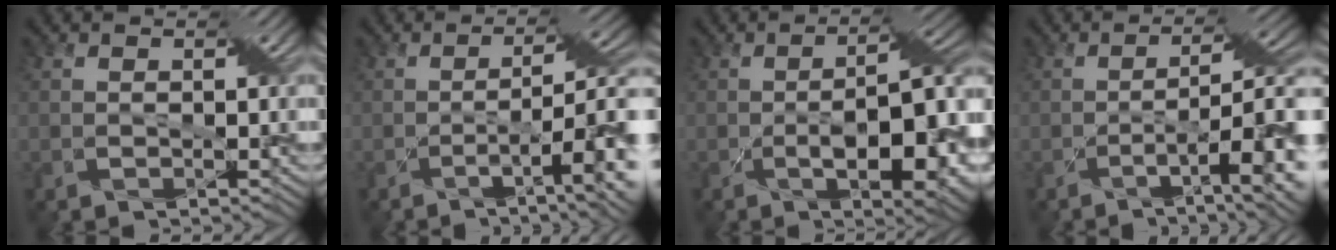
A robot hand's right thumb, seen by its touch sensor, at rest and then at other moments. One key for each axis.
{"total": 9.2, "fx": -2.6, "fy": 2.4, "fz": 8.5, "tx": -0.124, "ty": -0.007, "tz": -0.036}
{"total": 13.3, "fx": -3.1, "fy": 4.5, "fz": 12.1, "tx": -0.174, "ty": -0.011, "tz": -0.036}
{"total": 10.3, "fx": -3.4, "fy": 2.8, "fz": 9.3, "tx": -0.138, "ty": -0.006, "tz": -0.045}